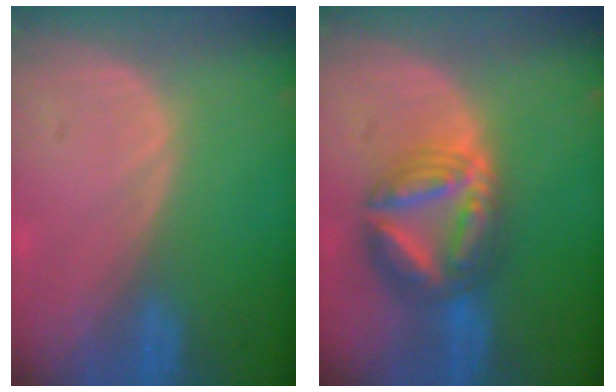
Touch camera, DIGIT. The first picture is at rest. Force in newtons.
{"total": 8.1, "press": 8.1, "slide": 0.8}